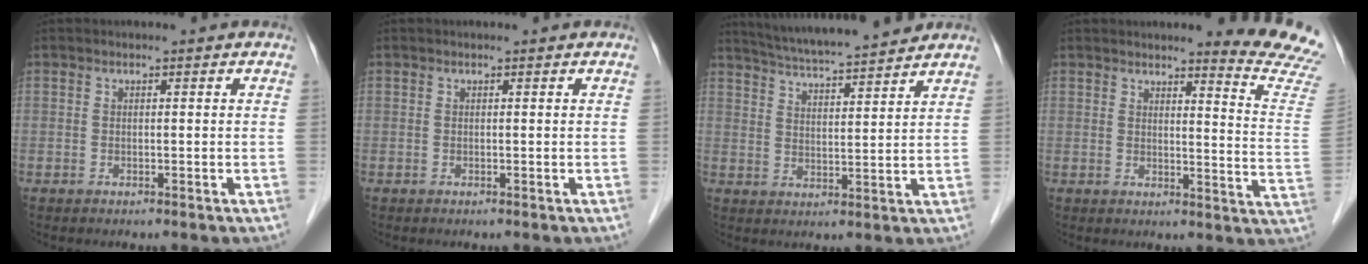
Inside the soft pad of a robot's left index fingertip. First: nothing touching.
{"total": 0.0}
{"total": 13.7, "force": [12.5, 0.2, 5.6], "torque": [-0.102, 0.016, 0.190]}
{"total": 11.1, "force": [10.8, -1.5, 2.1], "torque": [-0.016, -0.114, 0.100]}